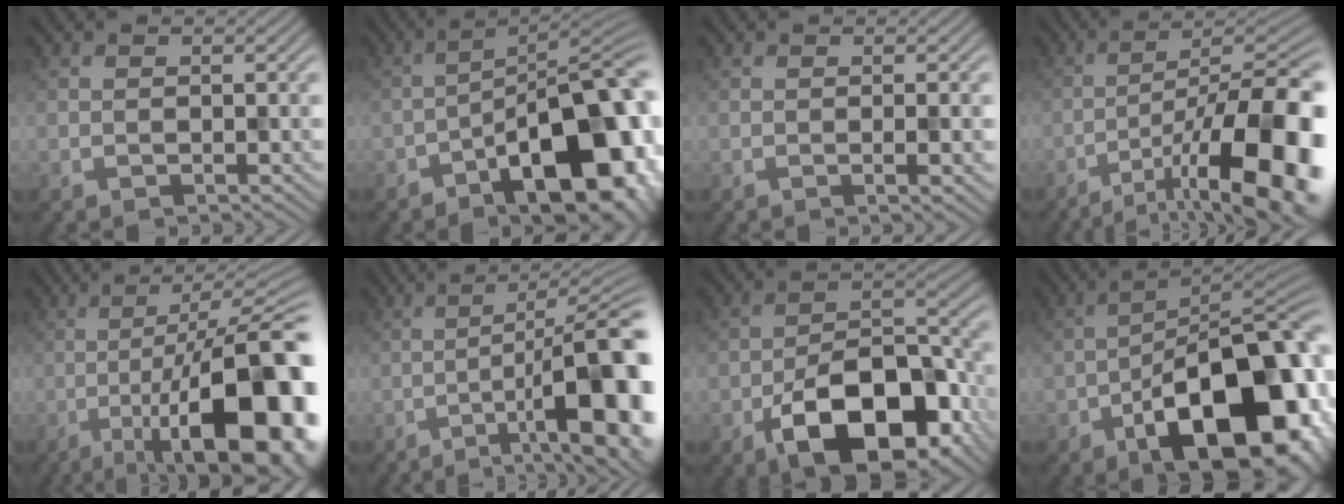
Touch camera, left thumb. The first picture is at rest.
{"total": 15.1, "force": [-7.0, 6.0, 12.0], "torque": [-0.143, 0.007, -0.118]}
{"total": 1.6, "force": [-0.3, 0.1, 1.6], "torque": [-0.028, 0.004, -0.006]}
{"total": 18.6, "force": [-8.4, 5.7, 15.6], "torque": [-0.218, -0.010, -0.135]}
{"total": 19.1, "force": [-6.5, 5.7, 17.1], "torque": [-0.236, -0.008, -0.092]}
{"total": 15.5, "force": [-4.9, 4.1, 14.1], "torque": [-0.179, 0.003, -0.062]}
{"total": 14.9, "force": [-7.2, 7.6, 10.6], "torque": [-0.169, -0.018, -0.124]}
{"total": 17.1, "force": [-7.4, 8.0, 13.1], "torque": [-0.162, -0.010, -0.129]}